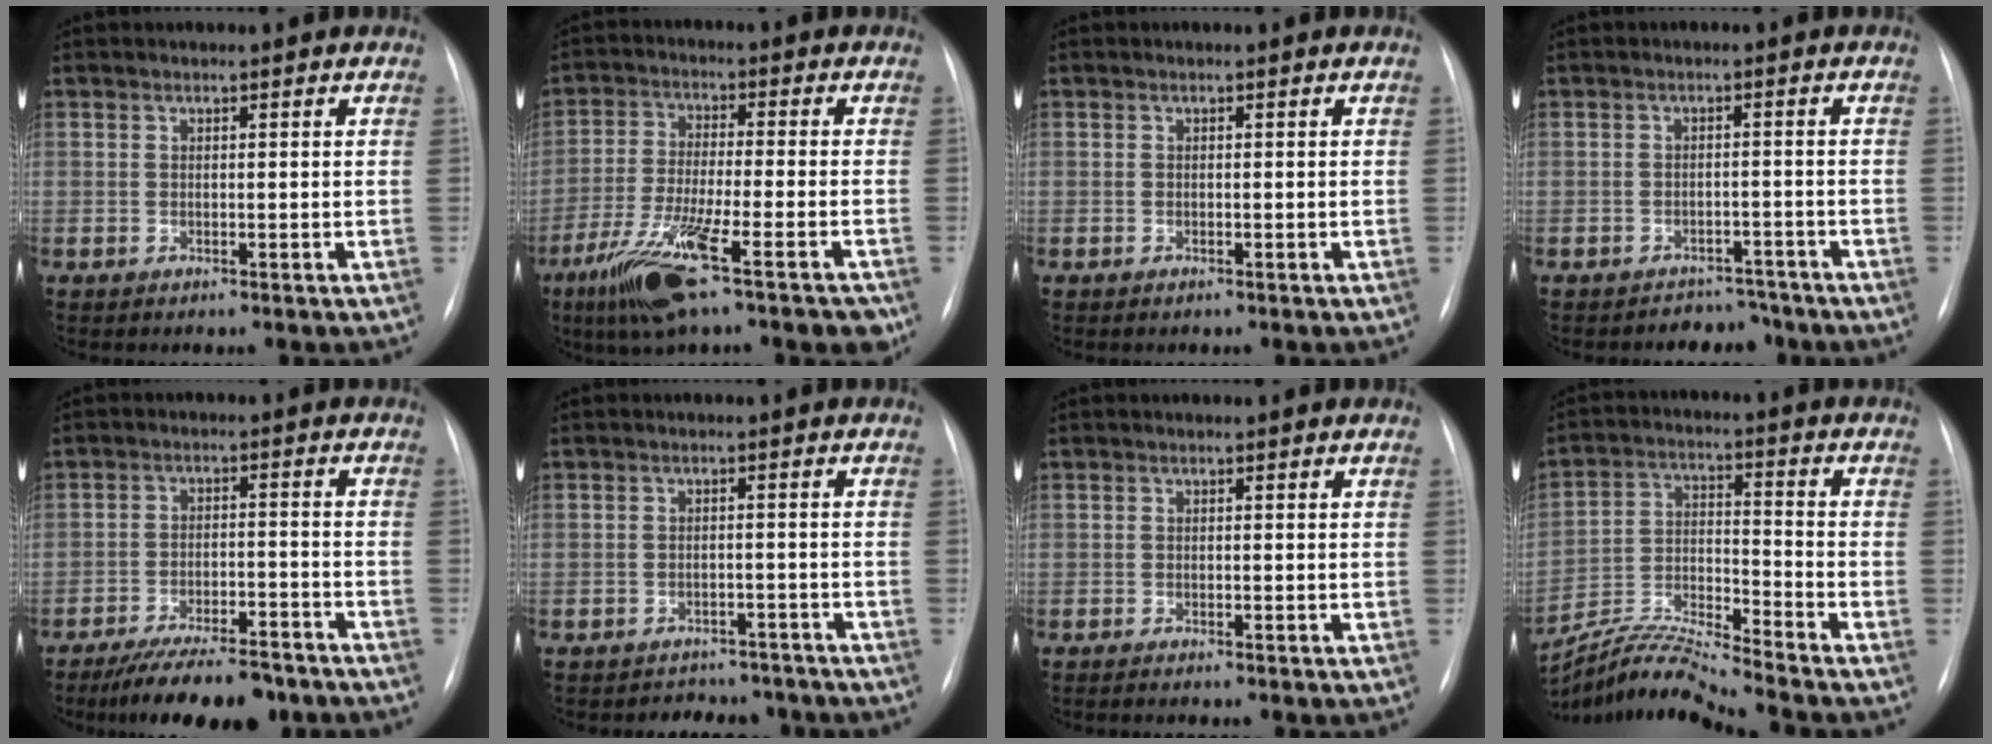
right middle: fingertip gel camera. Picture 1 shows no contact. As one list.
[{"total": 14.3, "force": [-8.4, 1.5, 11.5], "torque": [-0.188, -0.031, -0.141]}, {"total": 0.0}, {"total": 4.0, "force": [-3.6, 1.6, -0.9], "torque": [0.020, 0.013, -0.052]}, {"total": 12.7, "force": [-10.4, 3.2, 6.5], "torque": [-0.095, -0.003, -0.159]}, {"total": 6.6, "force": [-6.0, 2.8, -0.1], "torque": [0.009, 0.014, -0.070]}, {"total": 0.6, "force": [-0.5, -0.2, 0.4], "torque": [-0.006, -0.001, -0.010]}, {"total": 10.0, "force": [-9.5, -2.0, 2.5], "torque": [-0.055, -0.002, -0.180]}]